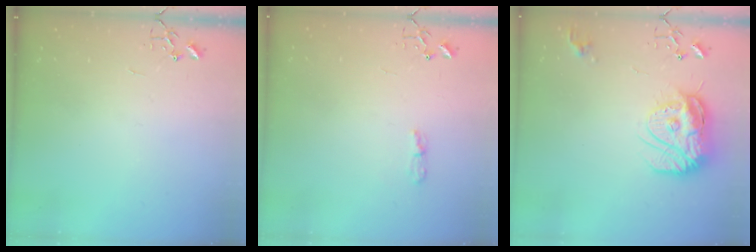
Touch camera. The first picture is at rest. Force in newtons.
{"total": 4.7, "press": 4.7, "slide": 0.7}
{"total": 17.0, "press": 16.9, "slide": 1.4}